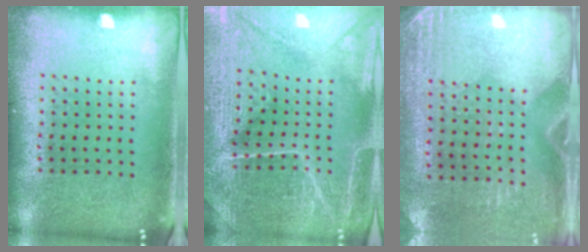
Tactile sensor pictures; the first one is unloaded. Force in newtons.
{"total": 4.3, "press": 4.2, "slide": 1.0}
{"total": 2.9, "press": 2.5, "slide": 1.3}